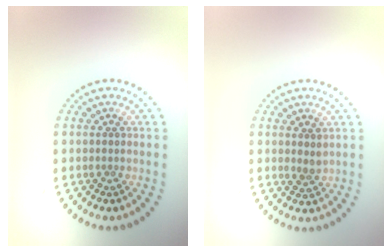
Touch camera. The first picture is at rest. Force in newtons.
{"total": 1.5, "press": 1.2, "slide": 0.8}